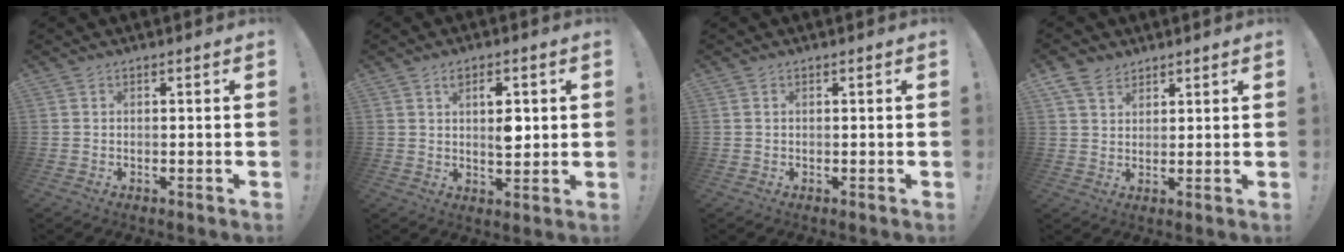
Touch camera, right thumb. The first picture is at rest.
{"total": 7.0, "force": [1.8, 3.6, 5.7], "torque": [-0.081, -0.006, 0.027]}
{"total": 0.6, "force": [0.2, 0.4, 0.4], "torque": [-0.013, 0.005, 0.003]}
{"total": 6.0, "force": [4.5, 3.6, 1.9], "torque": [-0.045, -0.018, 0.088]}